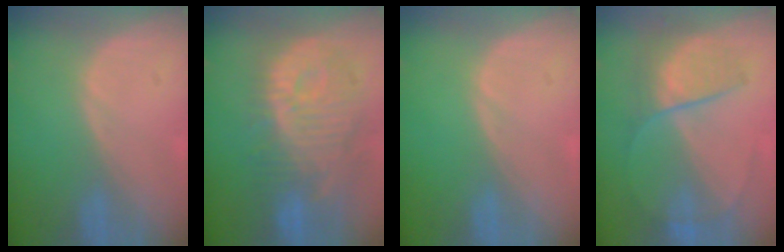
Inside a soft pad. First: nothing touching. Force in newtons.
{"total": 12.3, "press": 11.1, "slide": 5.2}
{"total": 0.0}
{"total": 6.5, "press": 6.3, "slide": 1.3}